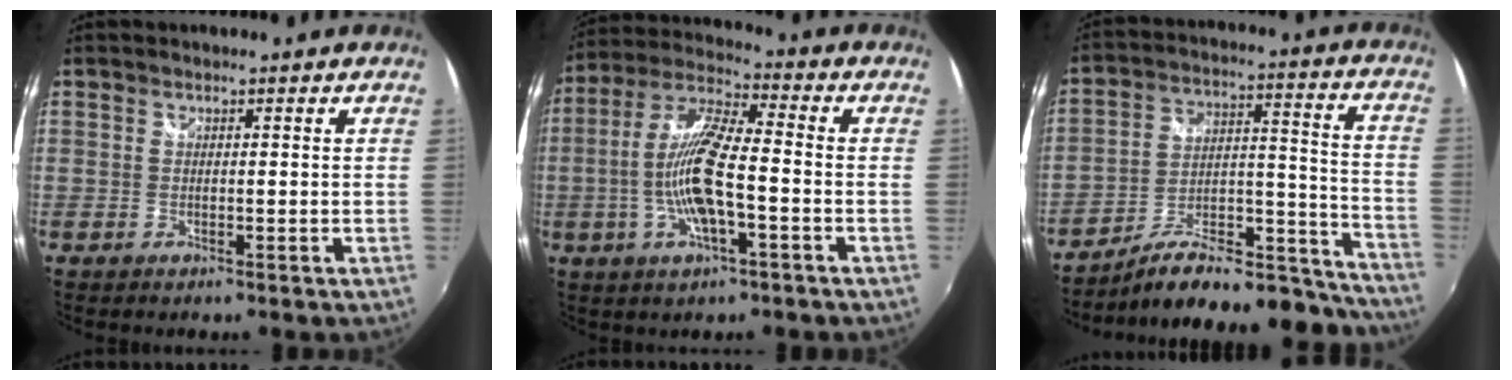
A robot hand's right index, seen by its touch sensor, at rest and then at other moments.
{"total": 12.6, "force": [-3.0, 2.8, 12.0], "torque": [-0.244, 0.003, -0.057]}
{"total": 24.8, "force": [-22.1, 5.9, 9.7], "torque": [-0.121, 0.038, -0.302]}